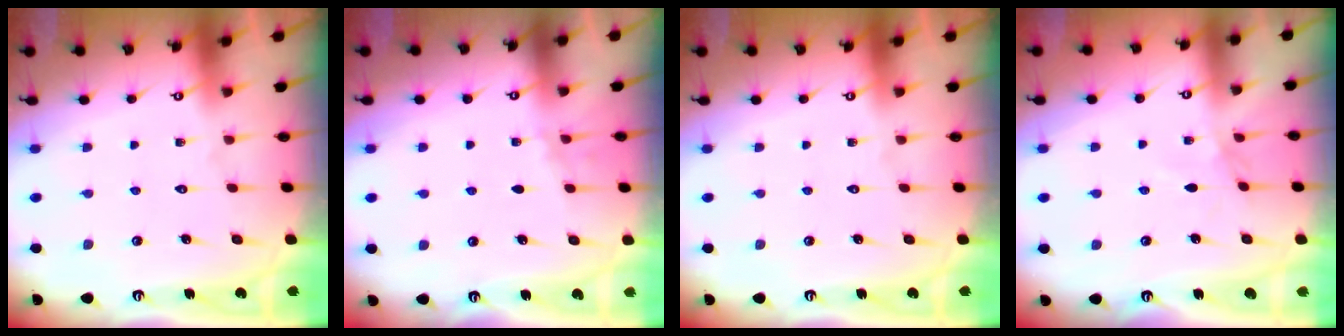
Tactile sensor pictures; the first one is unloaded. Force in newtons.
{"total": 2.2, "press": 1.4, "slide": 1.7}
{"total": 0.0}
{"total": 2.1, "press": 2.0, "slide": 0.4}